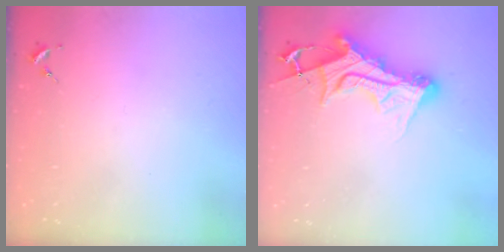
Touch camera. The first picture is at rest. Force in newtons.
{"total": 13.9, "press": 13.9, "slide": 1.2}